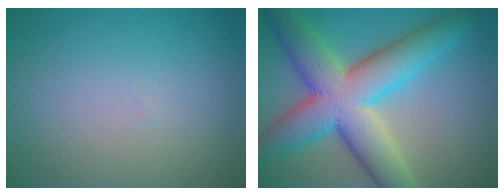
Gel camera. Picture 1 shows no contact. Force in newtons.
{"total": 11.6, "press": 11.6, "slide": 0.5}